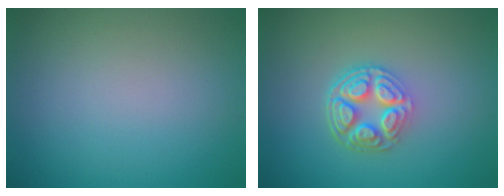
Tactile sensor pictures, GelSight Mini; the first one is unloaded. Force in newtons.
{"total": 4.9, "press": 3.6, "slide": 3.3}